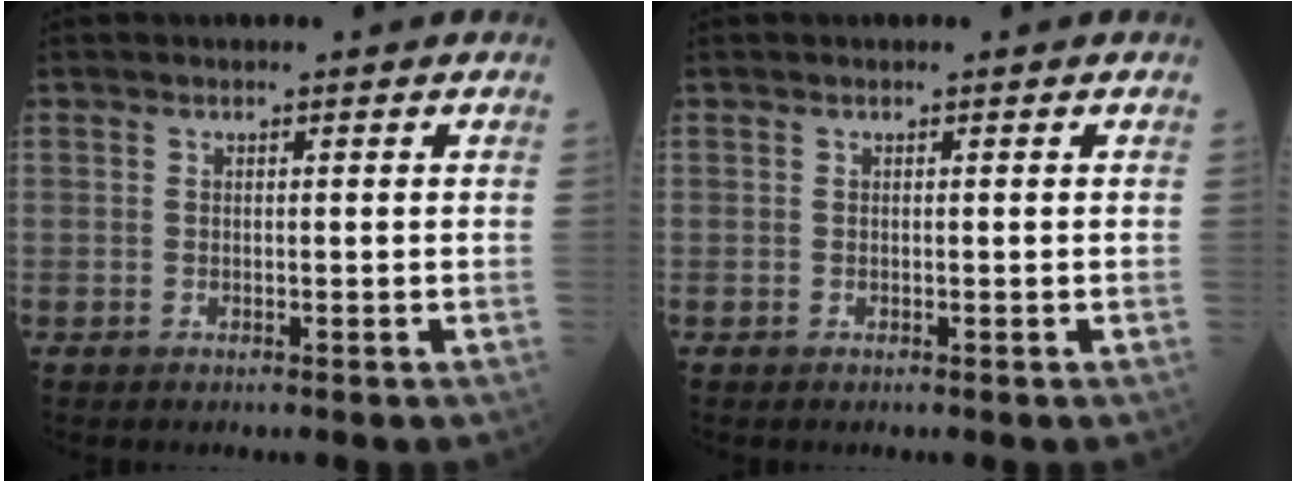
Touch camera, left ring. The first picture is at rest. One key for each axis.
{"total": 0.0}